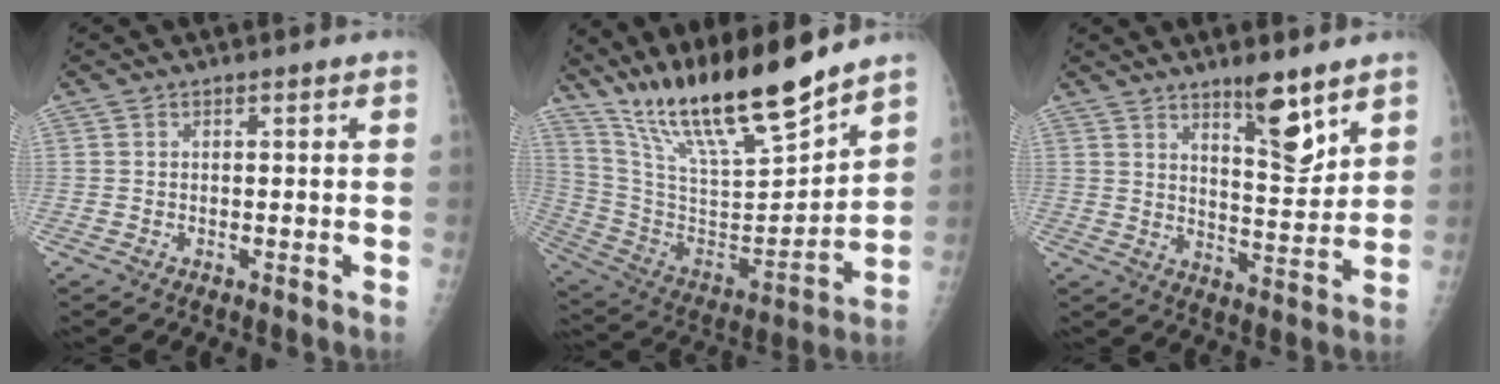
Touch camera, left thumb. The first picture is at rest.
{"total": 22.4, "force": [18.4, 3.0, 12.3], "torque": [-0.192, -0.096, 0.337]}
{"total": 9.2, "force": [6.2, 2.3, 6.4], "torque": [-0.086, -0.054, 0.104]}